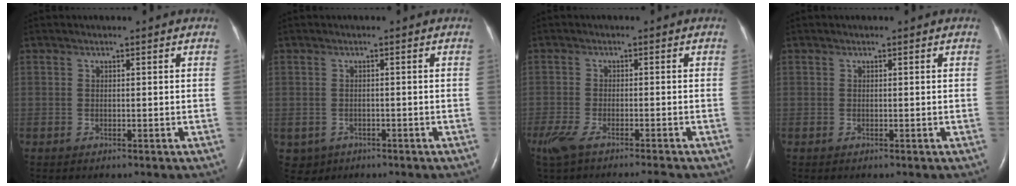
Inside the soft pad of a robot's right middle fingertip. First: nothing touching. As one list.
[{"total": 2.4, "force": [-1.1, 2.1, 0.4], "torque": [-0.008, 0.005, -0.010]}, {"total": 7.8, "force": [-6.4, 0.7, 4.5], "torque": [-0.084, -0.016, -0.109]}, {"total": 0.0}]